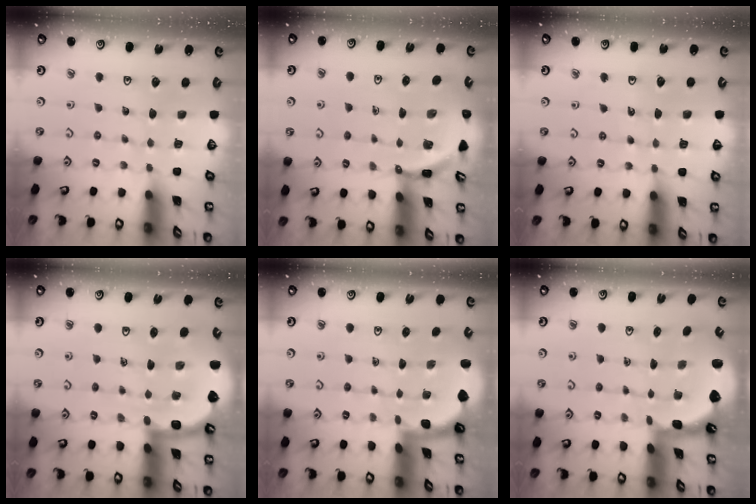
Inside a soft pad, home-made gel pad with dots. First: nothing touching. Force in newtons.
{"total": 3.6, "press": 3.6, "slide": 0.2}
{"total": 3.3, "press": 3.1, "slide": 1.2}
{"total": 7.3, "press": 7.0, "slide": 2.1}
{"total": 1.7, "press": 1.7, "slide": 0.0}
{"total": 2.4, "press": 1.7, "slide": 1.7}